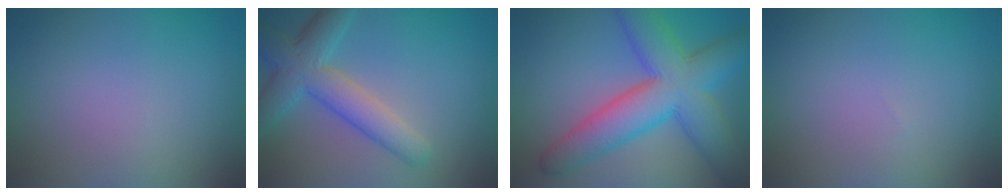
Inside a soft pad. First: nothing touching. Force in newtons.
{"total": 5.9, "press": 5.9, "slide": 0.3}
{"total": 10.0, "press": 10.0, "slide": 0.2}
{"total": 0.0}